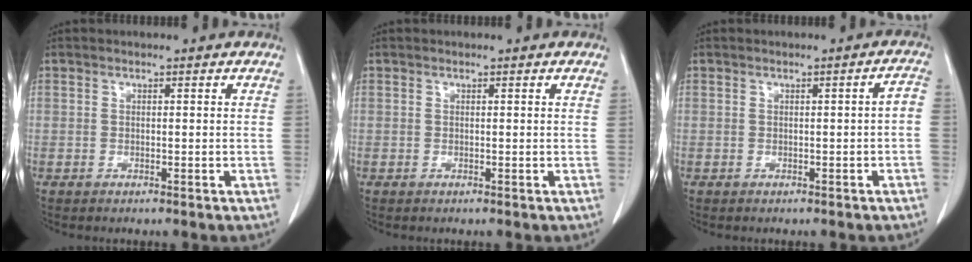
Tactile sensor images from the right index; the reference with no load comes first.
{"total": 0.0}
{"total": 1.9, "force": [-0.6, 0.2, 1.8], "torque": [-0.017, 0.005, -0.008]}